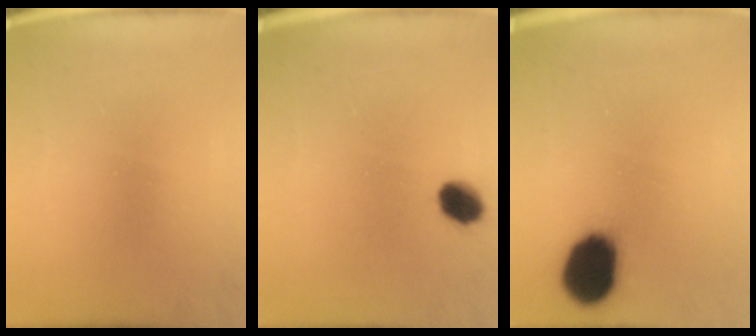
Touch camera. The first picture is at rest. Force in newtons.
{"total": 4.9}
{"total": 15.2}